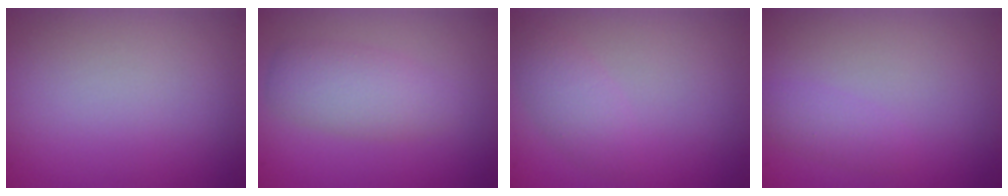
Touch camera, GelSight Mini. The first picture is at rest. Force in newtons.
{"total": 3.2, "press": 3.2, "slide": 0.1}
{"total": 2.0, "press": 2.0, "slide": 0.1}
{"total": 1.3, "press": 1.3, "slide": 0.1}